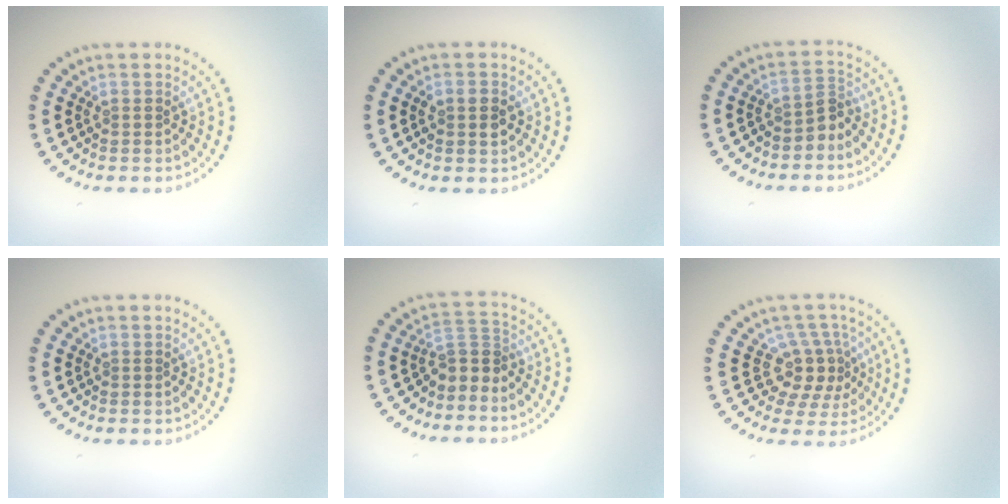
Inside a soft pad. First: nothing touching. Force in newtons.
{"total": 1.8, "press": 1.8, "slide": 0.1}
{"total": 2.0, "press": 1.5, "slide": 1.3}
{"total": 0.0}
{"total": 2.7, "press": 1.9, "slide": 1.9}
{"total": 3.4, "press": 2.6, "slide": 2.2}